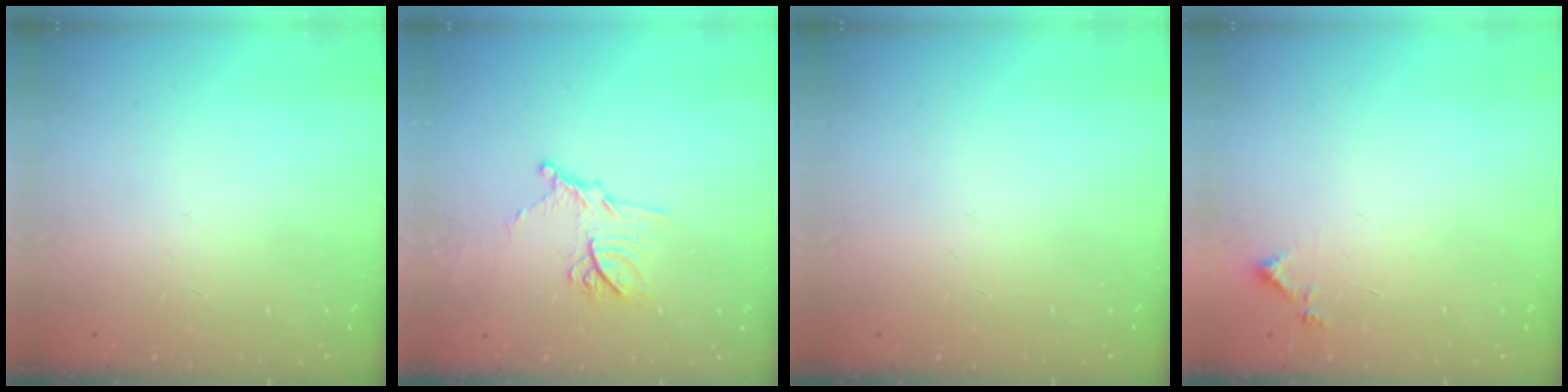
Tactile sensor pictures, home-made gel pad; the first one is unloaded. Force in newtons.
{"total": 12.6, "press": 12.5, "slide": 0.9}
{"total": 0.0}
{"total": 4.9, "press": 4.8, "slide": 0.5}